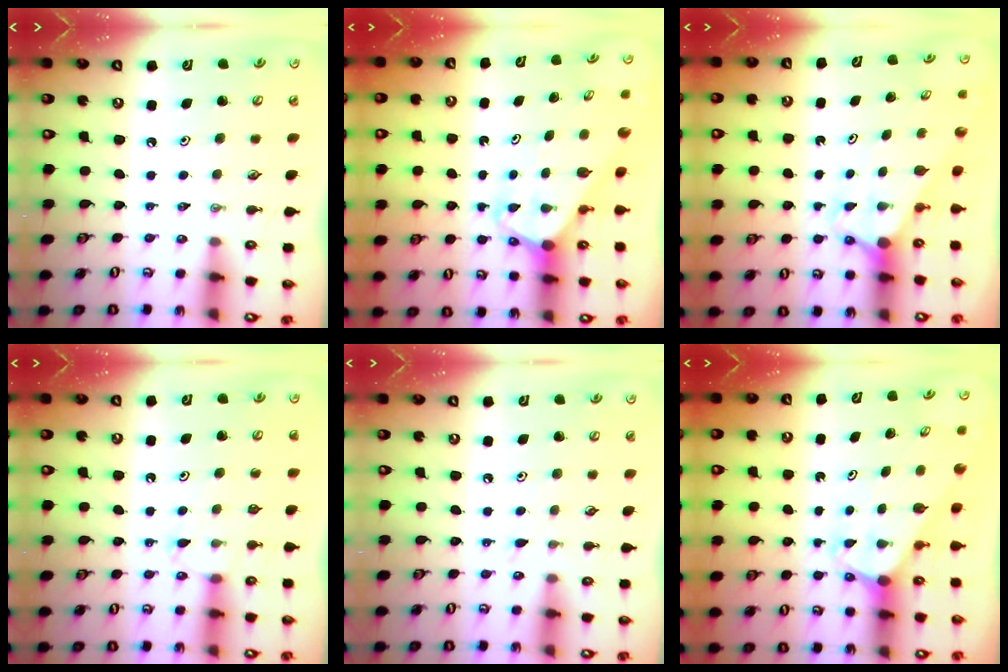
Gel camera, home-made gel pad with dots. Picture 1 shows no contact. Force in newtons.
{"total": 2.5, "press": 2.5, "slide": 0.1}
{"total": 2.9, "press": 2.9, "slide": 0.0}
{"total": 7.0, "press": 7.0, "slide": 0.6}
{"total": 4.4, "press": 4.4, "slide": 0.6}
{"total": 2.0, "press": 2.0, "slide": 0.1}